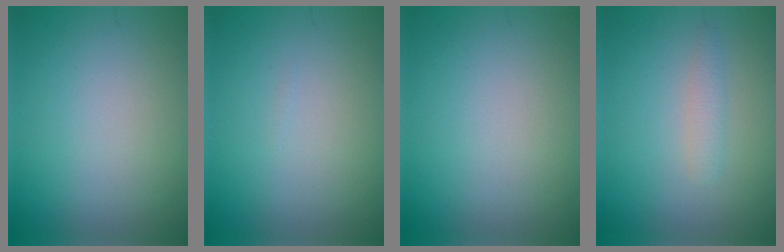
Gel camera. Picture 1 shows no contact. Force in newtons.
{"total": 0.0}
{"total": 0.0}
{"total": 1.4, "press": 1.4, "slide": 0.1}